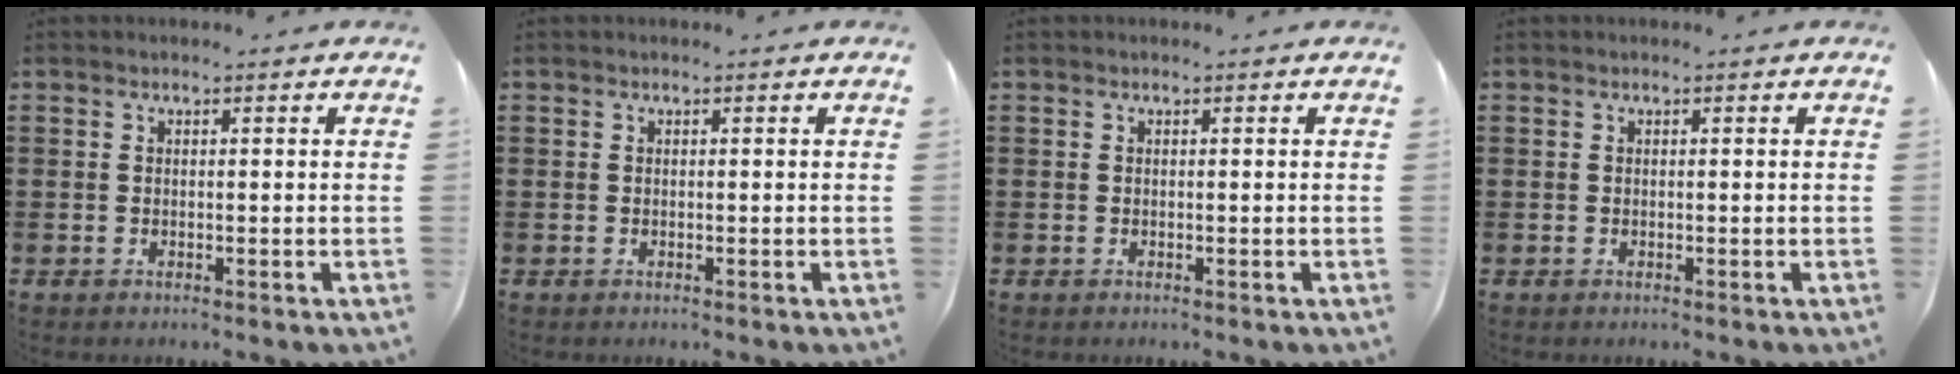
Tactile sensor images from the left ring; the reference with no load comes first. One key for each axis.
{"total": 0.0}
{"total": 0.0}
{"total": 0.0}